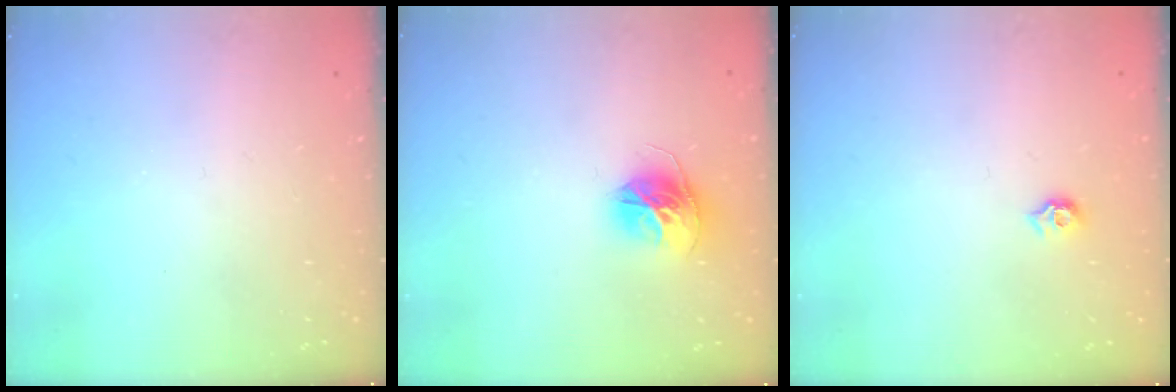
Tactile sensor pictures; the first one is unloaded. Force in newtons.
{"total": 12.0, "press": 12.0, "slide": 1.2}
{"total": 5.8, "press": 5.8, "slide": 0.8}